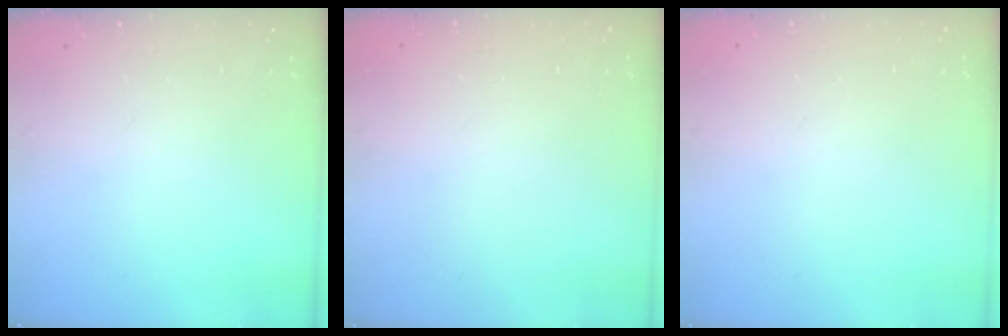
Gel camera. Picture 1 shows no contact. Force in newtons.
{"total": 0.0}
{"total": 0.0}